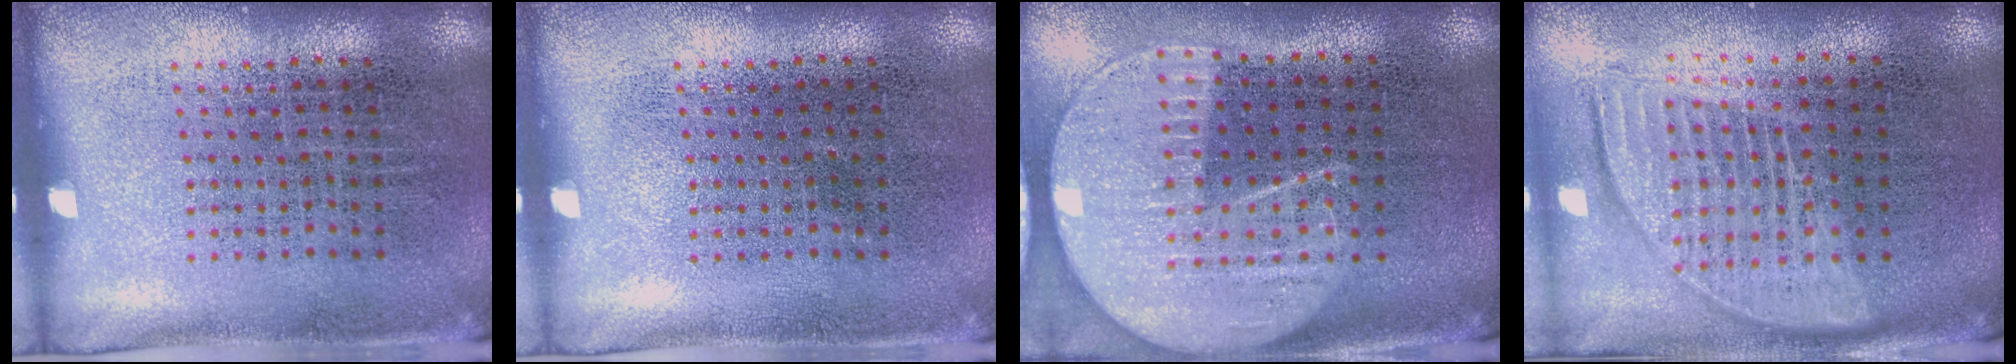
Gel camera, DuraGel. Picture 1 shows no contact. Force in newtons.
{"total": 0.0}
{"total": 2.3, "press": 2.0, "slide": 1.1}
{"total": 1.8, "press": 1.5, "slide": 1.0}